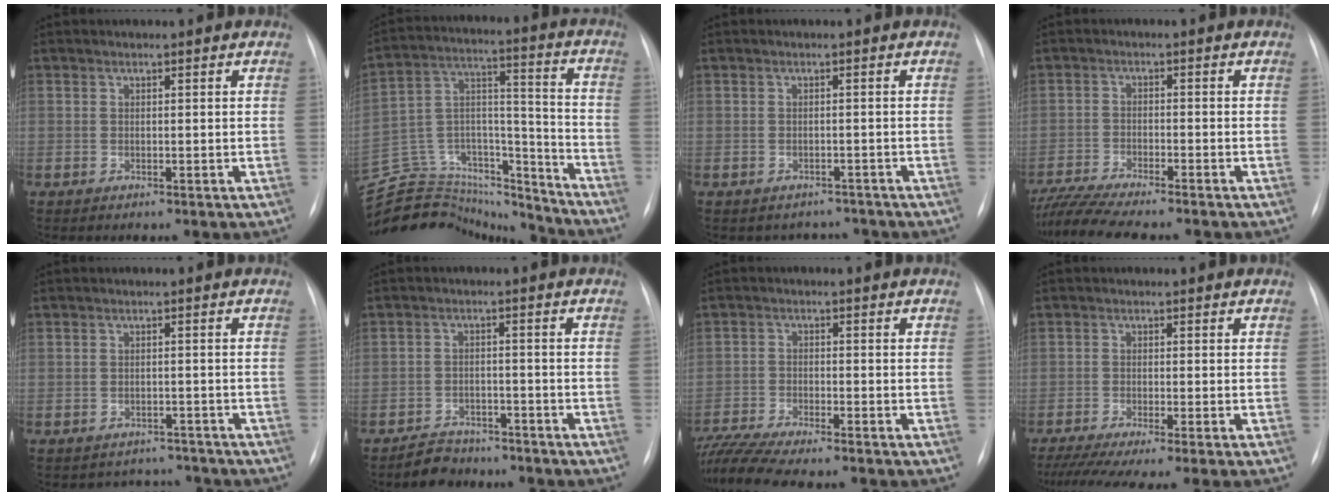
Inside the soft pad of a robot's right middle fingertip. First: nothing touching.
{"total": 26.4, "force": [-24.7, 6.9, 6.2], "torque": [-0.149, 0.044, -0.381]}
{"total": 3.0, "force": [-2.7, 1.4, -0.5], "torque": [0.007, 0.013, -0.033]}
{"total": 9.7, "force": [-8.6, 0.0, 4.6], "torque": [-0.078, -0.016, -0.140]}
{"total": 4.0, "force": [-3.6, 1.6, -0.7], "torque": [0.011, 0.017, -0.045]}
{"total": 4.6, "force": [-4.0, 2.3, 0.4], "torque": [-0.016, 0.002, -0.064]}
{"total": 9.4, "force": [-8.4, -0.2, 4.2], "torque": [-0.076, -0.015, -0.140]}
{"total": 10.5, "force": [-8.6, -1.0, 5.9], "torque": [-0.075, -0.027, -0.133]}